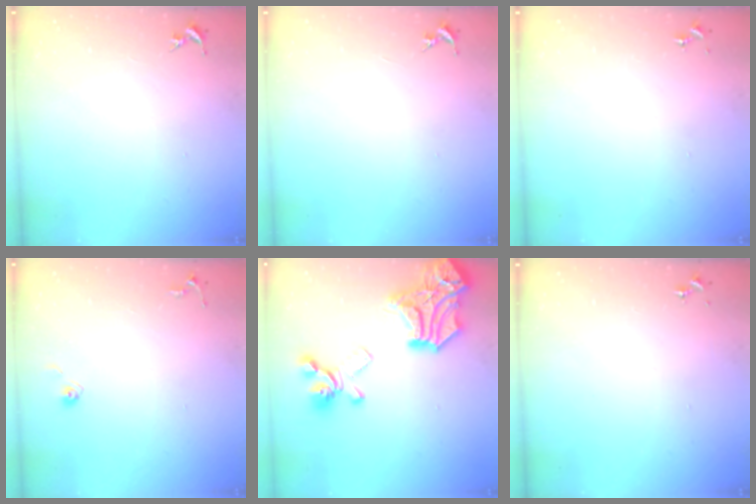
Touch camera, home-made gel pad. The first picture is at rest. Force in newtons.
{"total": 0.0}
{"total": 0.0}
{"total": 4.8, "press": 4.8, "slide": 0.4}
{"total": 24.6, "press": 24.6, "slide": 0.7}
{"total": 0.0}